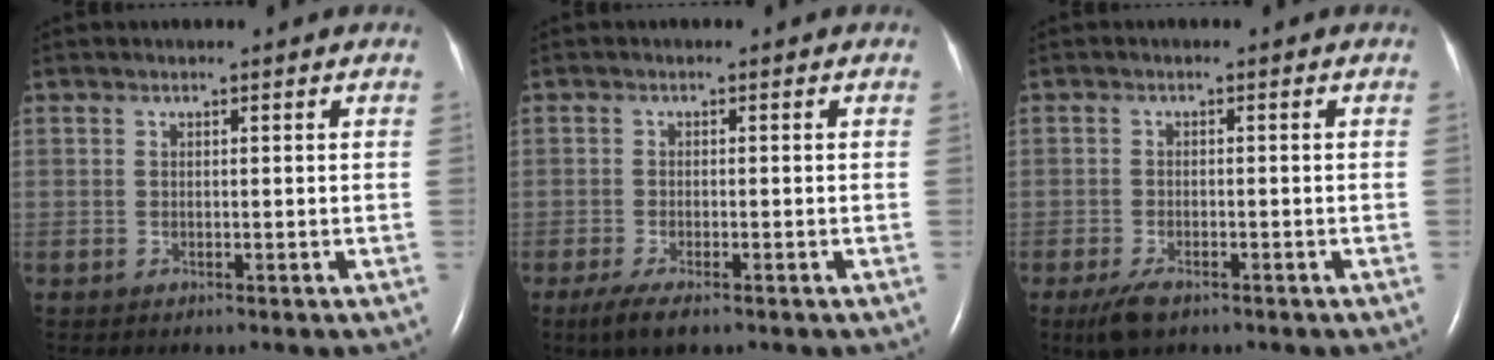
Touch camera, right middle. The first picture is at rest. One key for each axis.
{"total": 4.0, "fx": -2.6, "fy": 0.9, "fz": 2.8, "tx": -0.060, "ty": -0.010, "tz": -0.044}
{"total": 3.6, "fx": -2.4, "fy": 1.3, "fz": 2.4, "tx": -0.056, "ty": -0.007, "tz": -0.040}